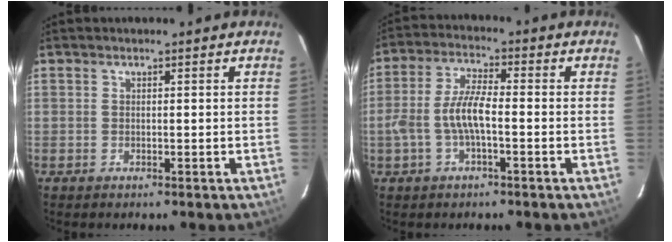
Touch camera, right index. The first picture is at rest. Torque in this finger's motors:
{"motor_torque": [0.22, -0.12, 0.52, 0.11]}